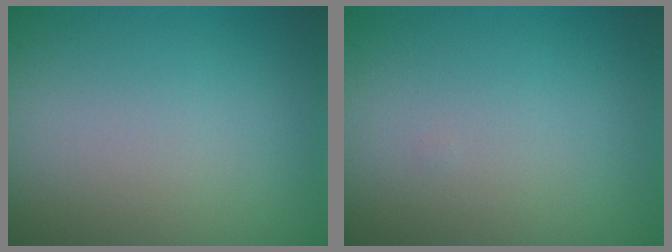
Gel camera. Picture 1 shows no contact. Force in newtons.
{"total": 0.0}